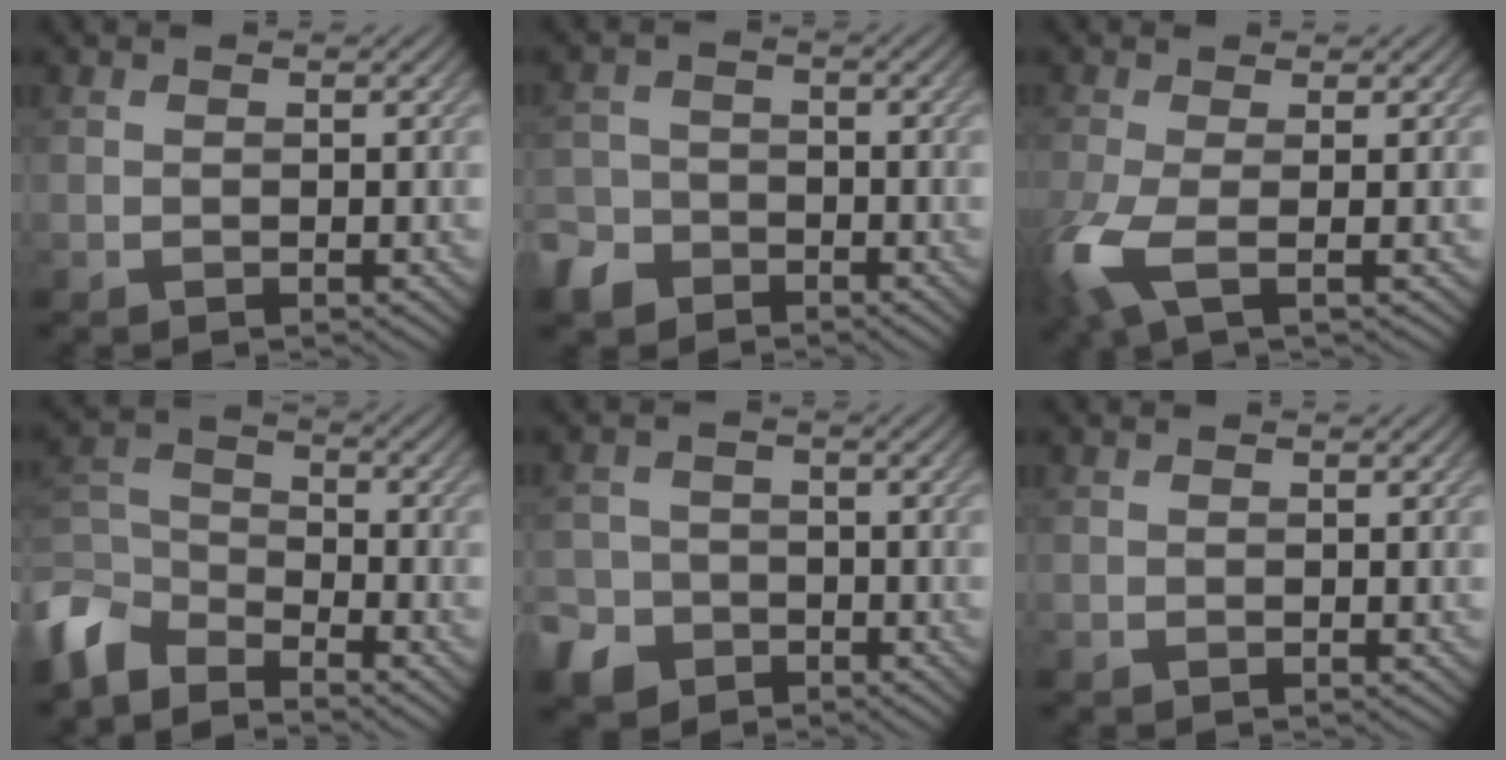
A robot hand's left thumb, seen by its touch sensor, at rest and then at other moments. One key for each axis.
{"total": 4.7, "fx": -3.3, "fy": 3.1, "fz": 1.2, "tx": -0.034, "ty": -0.001, "tz": -0.076}
{"total": 5.8, "fx": -1.5, "fy": 2.0, "fz": 5.2, "tx": -0.139, "ty": -0.019, "tz": -0.032}
{"total": 7.3, "fx": -6.1, "fy": 3.0, "fz": 2.8, "tx": -0.070, "ty": -0.001, "tz": -0.142}
{"total": 5.5, "fx": -3.3, "fy": 4.2, "fz": 1.5, "tx": -0.038, "ty": -0.008, "tz": -0.072}
{"total": 0.0}